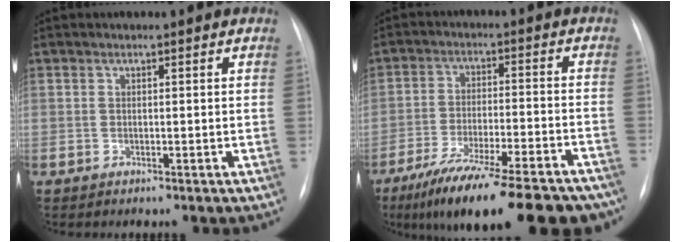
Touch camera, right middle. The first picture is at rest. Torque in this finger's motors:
{"motor_torque": [1.21, -0.93, 0.41, 0.21]}